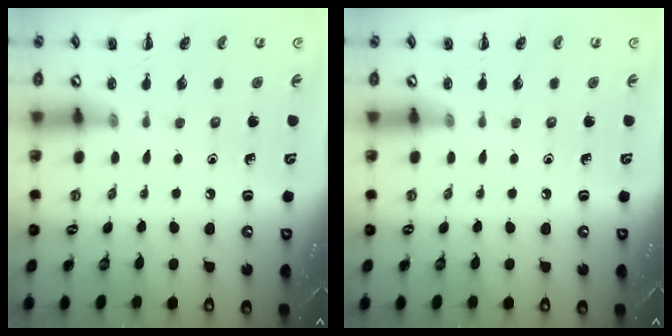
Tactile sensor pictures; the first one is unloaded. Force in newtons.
{"total": 0.0}